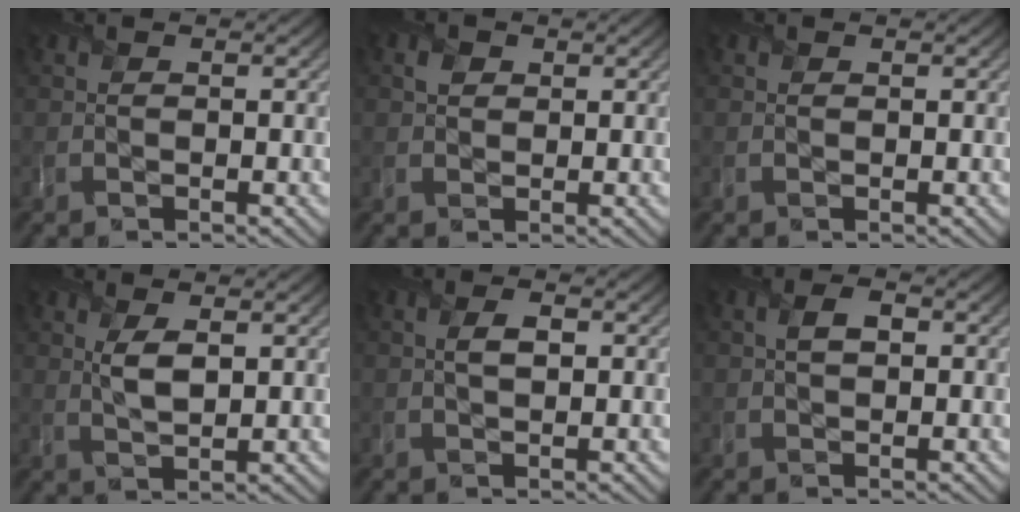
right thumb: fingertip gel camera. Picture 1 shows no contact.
{"total": 1.3, "force": [0.5, 1.2, 0.3], "torque": [-0.007, 0.000, 0.010]}
{"total": 0.0}
{"total": 3.2, "force": [1.1, 1.4, 2.6], "torque": [-0.059, -0.003, 0.025]}
{"total": 1.7, "force": [0.3, 0.9, 1.4], "torque": [-0.029, 0.001, 0.005]}
{"total": 2.0, "force": [0.3, 1.3, 1.5], "torque": [-0.028, 0.002, 0.005]}